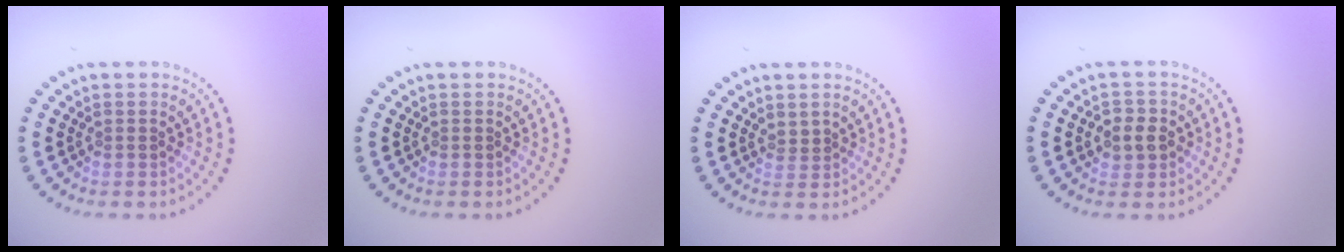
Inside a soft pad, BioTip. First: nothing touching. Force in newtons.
{"total": 0.0}
{"total": 0.6, "press": 0.3, "slide": 0.5}
{"total": 2.5, "press": 2.4, "slide": 0.6}